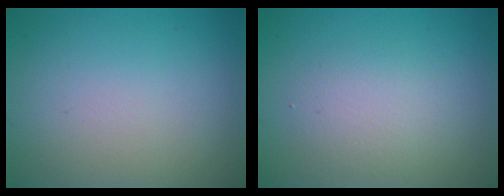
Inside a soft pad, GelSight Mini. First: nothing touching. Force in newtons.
{"total": 2.5, "press": 2.5, "slide": 0.2}